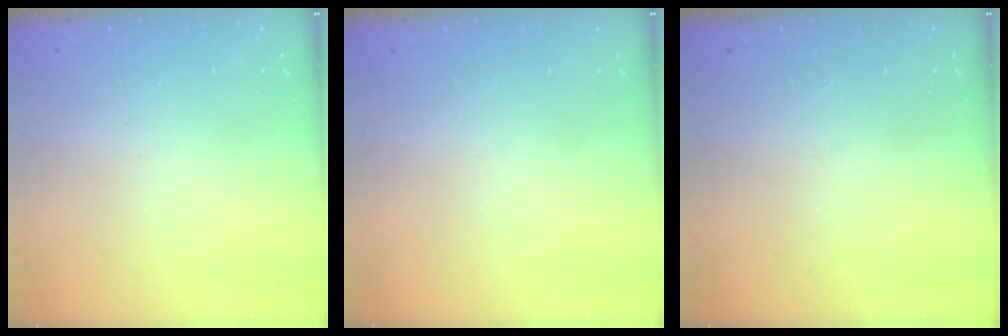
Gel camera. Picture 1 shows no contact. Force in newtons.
{"total": 0.0}
{"total": 0.0}